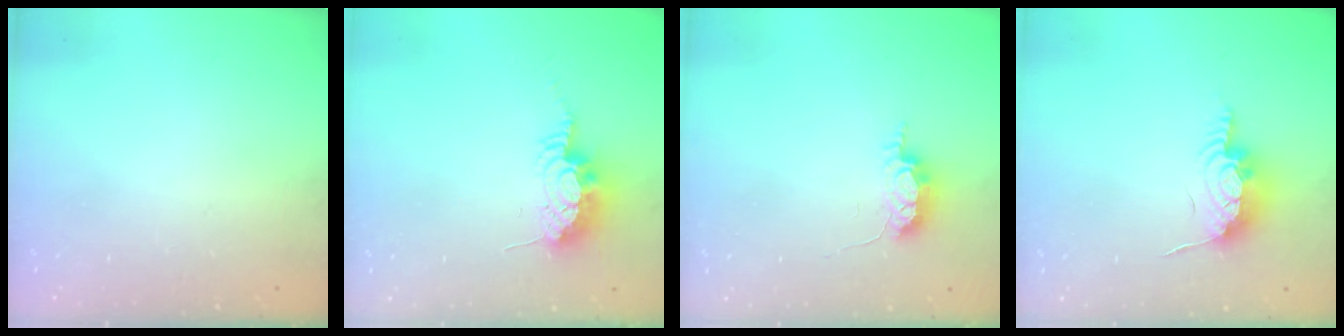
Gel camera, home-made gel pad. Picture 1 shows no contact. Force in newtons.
{"total": 8.9, "press": 8.9, "slide": 0.4}
{"total": 5.8, "press": 5.7, "slide": 0.9}
{"total": 15.5, "press": 12.2, "slide": 9.5}